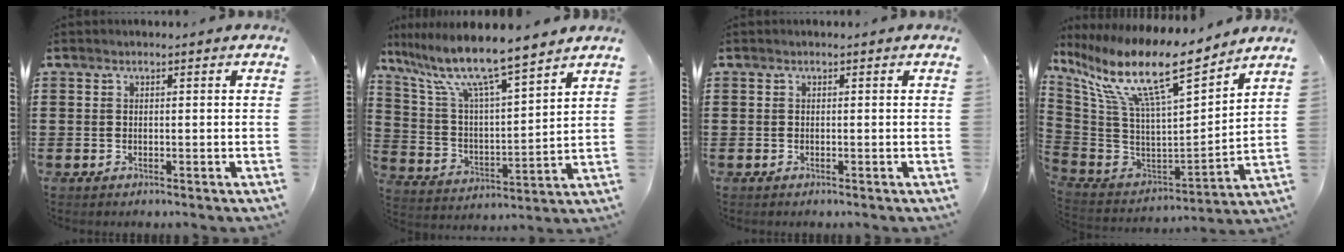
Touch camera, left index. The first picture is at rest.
{"total": 9.9, "force": [8.4, 0.3, 5.3], "torque": [-0.137, -0.053, 0.140]}
{"total": 0.0}
{"total": 15.2, "force": [9.9, 2.8, 11.1], "torque": [-0.253, -0.060, 0.164]}